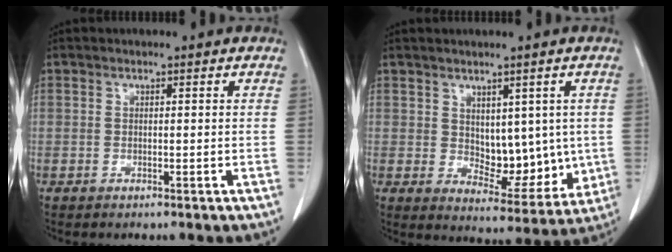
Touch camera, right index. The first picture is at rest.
{"total": 9.0, "force": [0.9, 5.2, 7.3], "torque": [-0.084, -0.006, 0.031]}